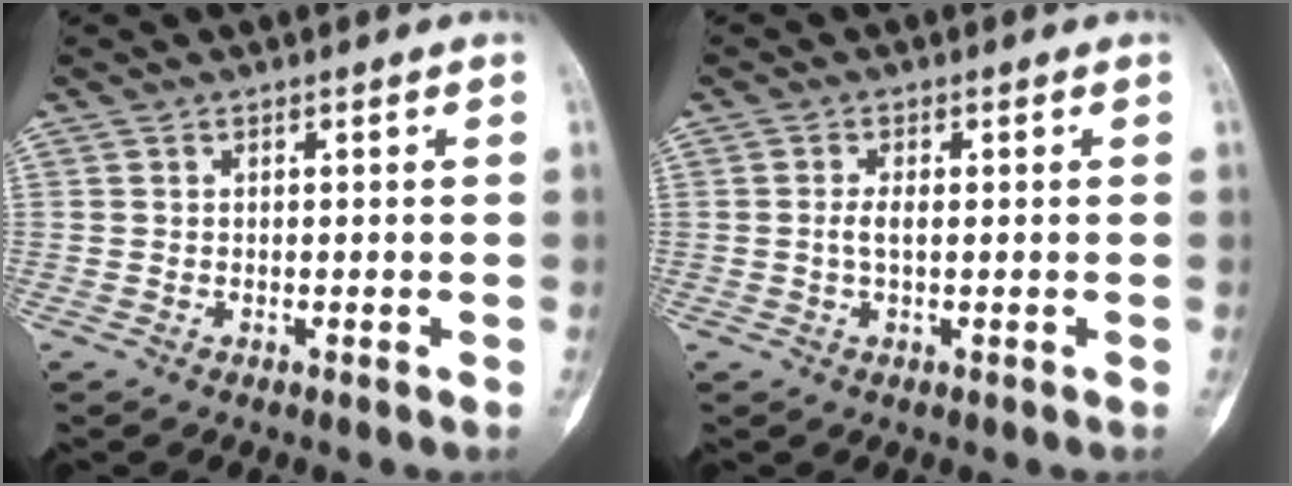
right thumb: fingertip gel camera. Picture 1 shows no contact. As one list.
[{"total": 2.2, "force": [0.1, 1.0, 2.0], "torque": [-0.047, 0.004, 0.001]}]